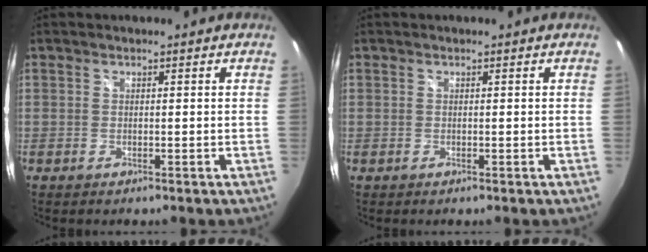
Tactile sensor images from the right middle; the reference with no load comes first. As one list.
[{"total": 0.0}]